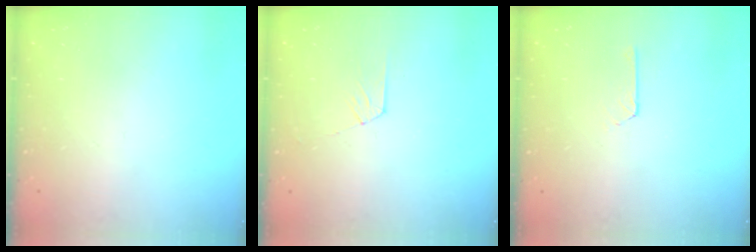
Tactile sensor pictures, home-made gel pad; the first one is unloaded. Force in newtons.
{"total": 6.0, "press": 6.0, "slide": 0.6}
{"total": 1.9, "press": 1.9, "slide": 0.2}